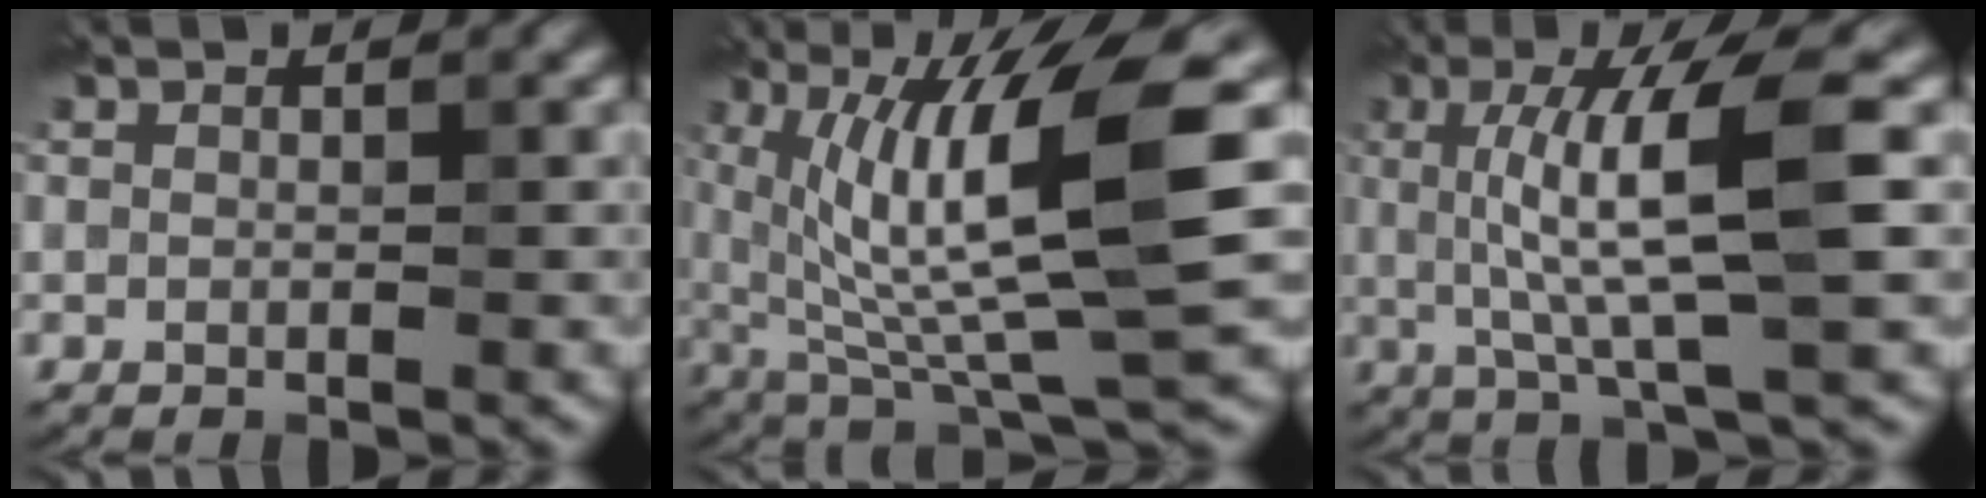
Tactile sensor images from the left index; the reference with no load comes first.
{"total": 11.7, "force": [2.3, 2.5, 11.2], "torque": [-0.179, -0.004, 0.045]}
{"total": 7.9, "force": [1.2, 1.6, 7.7], "torque": [-0.125, 0.001, 0.020]}